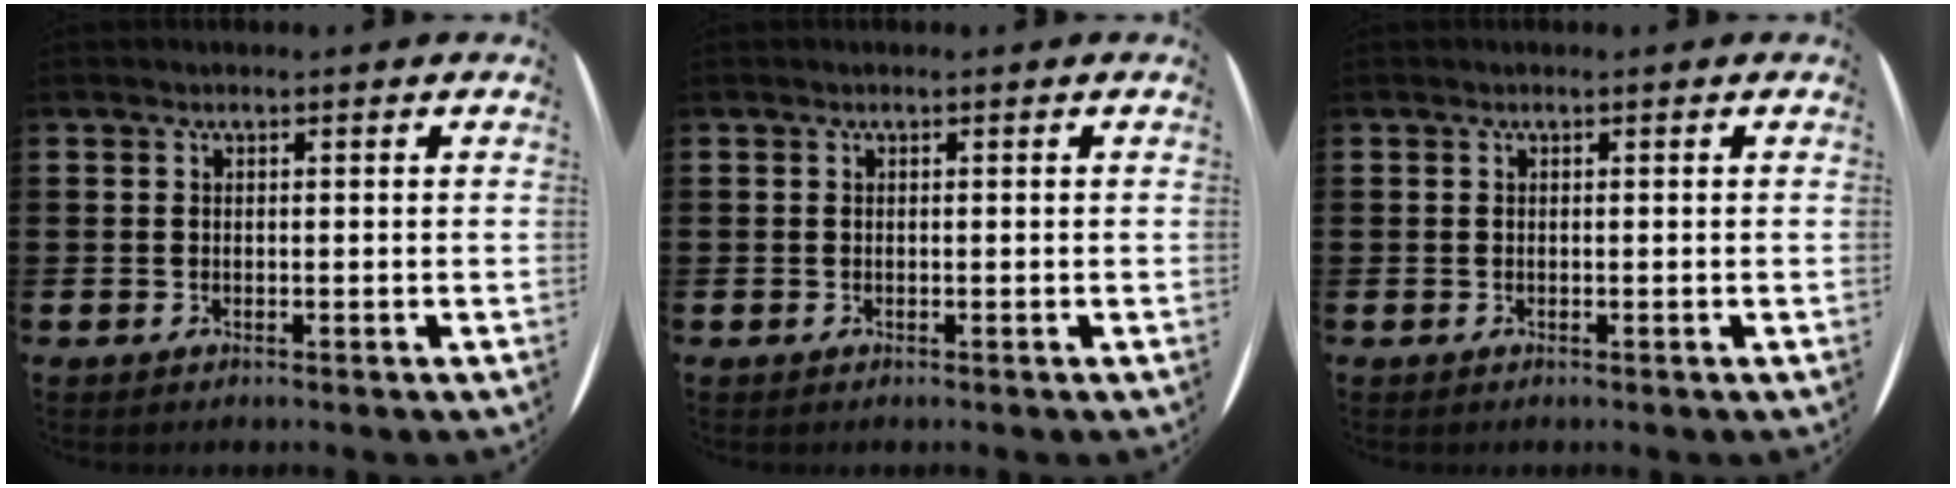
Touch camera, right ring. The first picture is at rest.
{"total": 0.0}
{"total": 0.0}